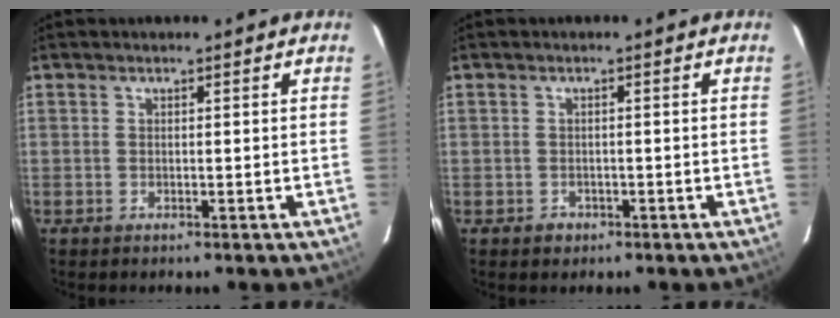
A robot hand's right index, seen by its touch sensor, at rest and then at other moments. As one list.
[{"total": 2.1, "force": [-1.0, 1.8, 0.3], "torque": [-0.006, 0.003, -0.010]}]